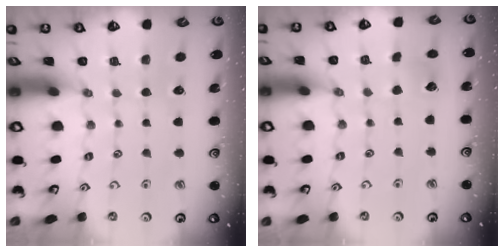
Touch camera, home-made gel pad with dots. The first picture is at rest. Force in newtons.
{"total": 3.6, "press": 3.6, "slide": 0.4}